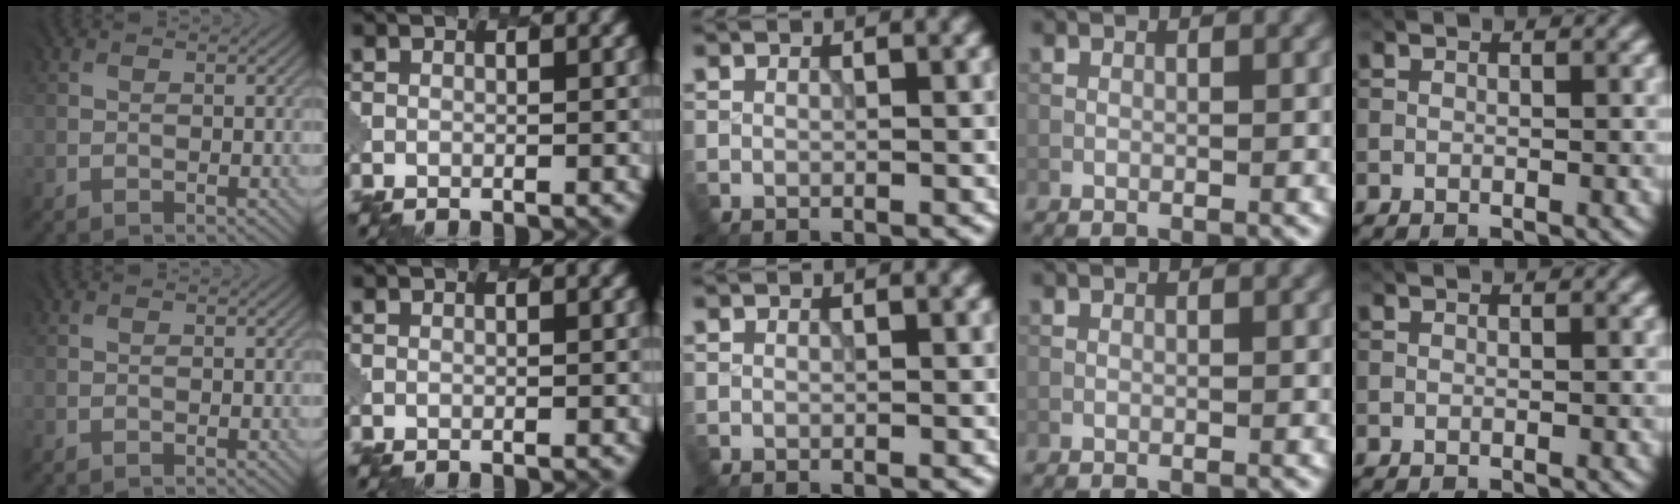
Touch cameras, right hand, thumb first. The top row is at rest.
{}